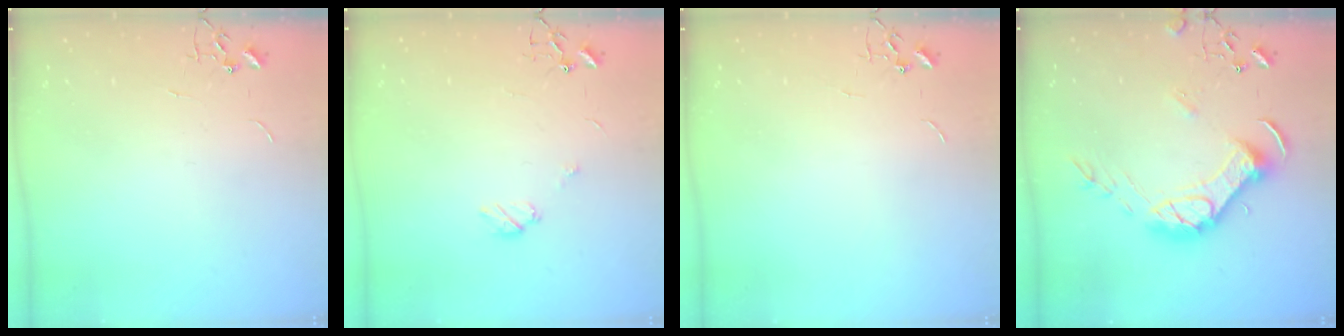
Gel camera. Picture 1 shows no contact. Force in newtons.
{"total": 5.7, "press": 5.7, "slide": 0.7}
{"total": 0.0}
{"total": 15.3, "press": 15.2, "slide": 1.7}